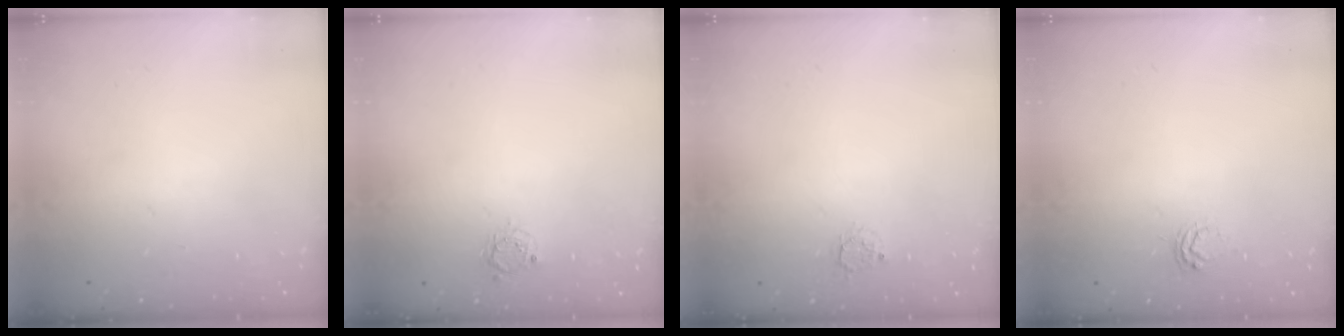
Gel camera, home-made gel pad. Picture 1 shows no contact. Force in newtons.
{"total": 4.8, "press": 4.8, "slide": 0.4}
{"total": 2.9, "press": 2.8, "slide": 0.4}
{"total": 4.2, "press": 4.2, "slide": 0.5}